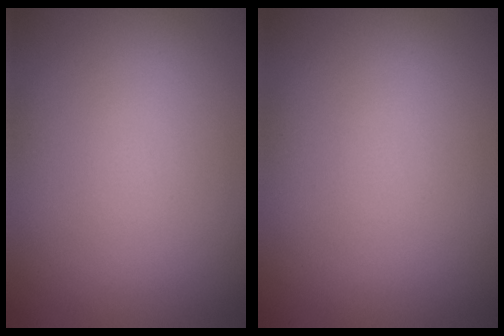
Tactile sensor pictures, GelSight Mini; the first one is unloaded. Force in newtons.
{"total": 0.0}